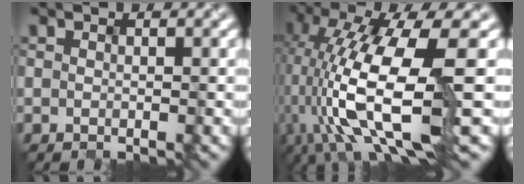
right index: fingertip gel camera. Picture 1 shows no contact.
{"total": 12.7, "force": [-3.0, 4.1, 11.6], "torque": [-0.236, -0.011, -0.046]}